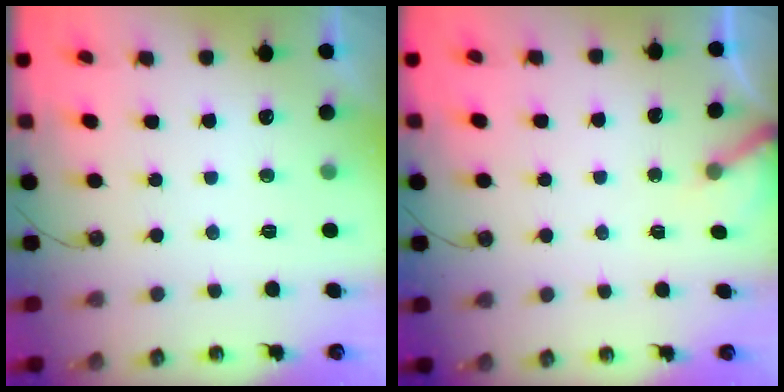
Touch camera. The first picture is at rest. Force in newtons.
{"total": 4.0, "press": 4.0, "slide": 0.3}